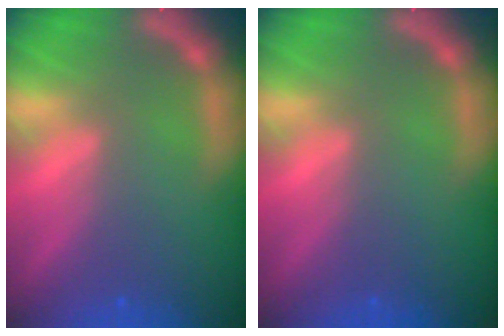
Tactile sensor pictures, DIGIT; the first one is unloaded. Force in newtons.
{"total": 0.0}